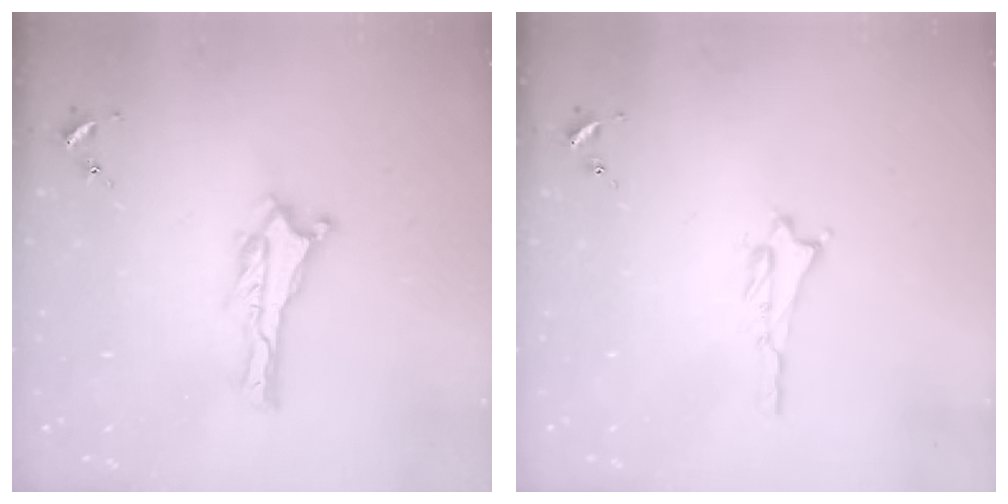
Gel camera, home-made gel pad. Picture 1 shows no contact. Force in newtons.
{"total": 0.8, "press": 0.8, "slide": 0.2}